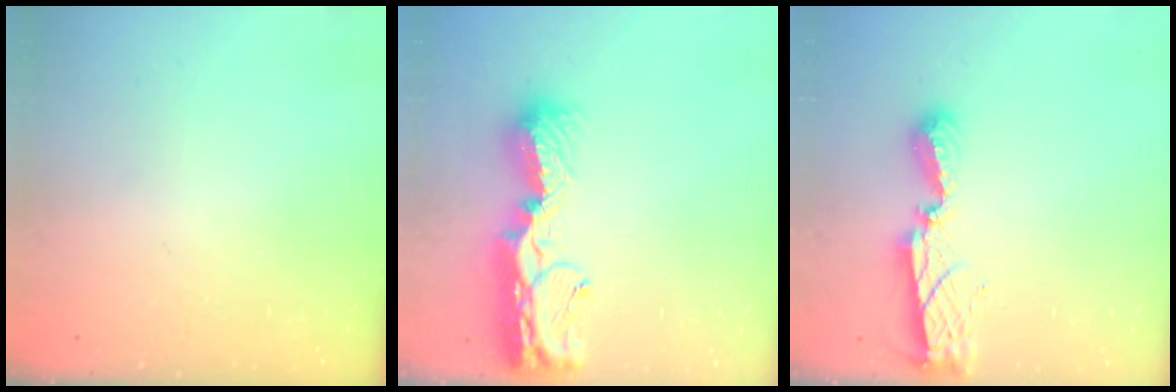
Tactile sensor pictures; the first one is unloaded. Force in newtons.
{"total": 15.0, "press": 15.0, "slide": 1.2}
{"total": 7.9, "press": 7.9, "slide": 0.3}